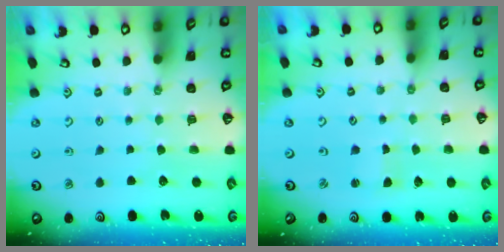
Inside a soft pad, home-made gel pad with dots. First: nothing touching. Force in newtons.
{"total": 1.0, "press": 1.0, "slide": 0.1}